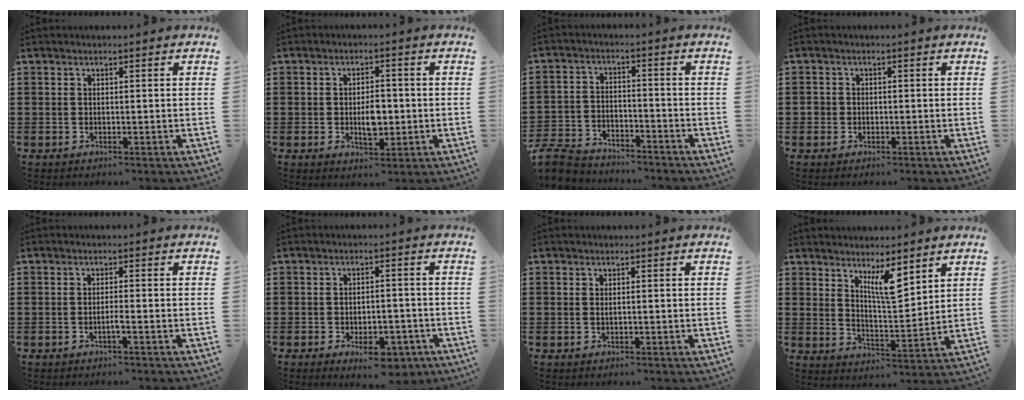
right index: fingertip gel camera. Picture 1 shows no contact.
{"total": 4.1, "force": [-0.4, 2.0, 3.6], "torque": [-0.052, -0.002, -0.010]}
{"total": 6.3, "force": [-6.1, 1.4, 1.0], "torque": [-0.037, 0.007, -0.124]}
{"total": 1.2, "force": [-0.3, 1.2, 0.3], "torque": [-0.008, 0.004, -0.008]}
{"total": 1.4, "force": [-0.7, -0.2, 1.2], "torque": [-0.023, -0.004, -0.012]}
{"total": 5.8, "force": [-3.5, 2.3, 4.0], "torque": [-0.066, 0.006, -0.059]}
{"total": 0.5, "force": [0.0, 0.0, 0.5], "torque": [-0.010, -0.001, 0.001]}
{"total": 6.5, "force": [4.5, 1.6, 4.5], "torque": [-0.083, -0.019, 0.075]}